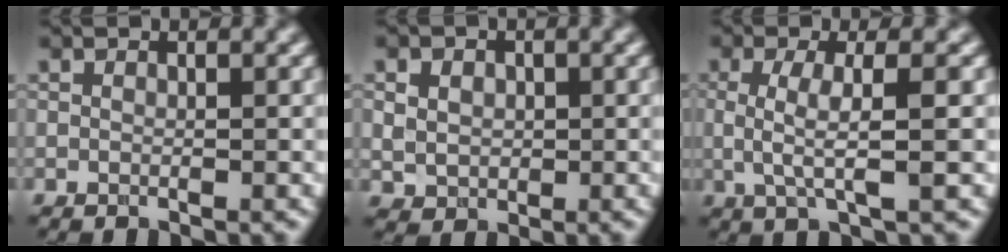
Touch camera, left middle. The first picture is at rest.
{"total": 4.0, "force": [1.2, 3.2, 2.0], "torque": [-0.037, 0.010, 0.012]}
{"total": 3.8, "force": [-0.1, 0.9, 3.7], "torque": [-0.072, -0.004, -0.002]}